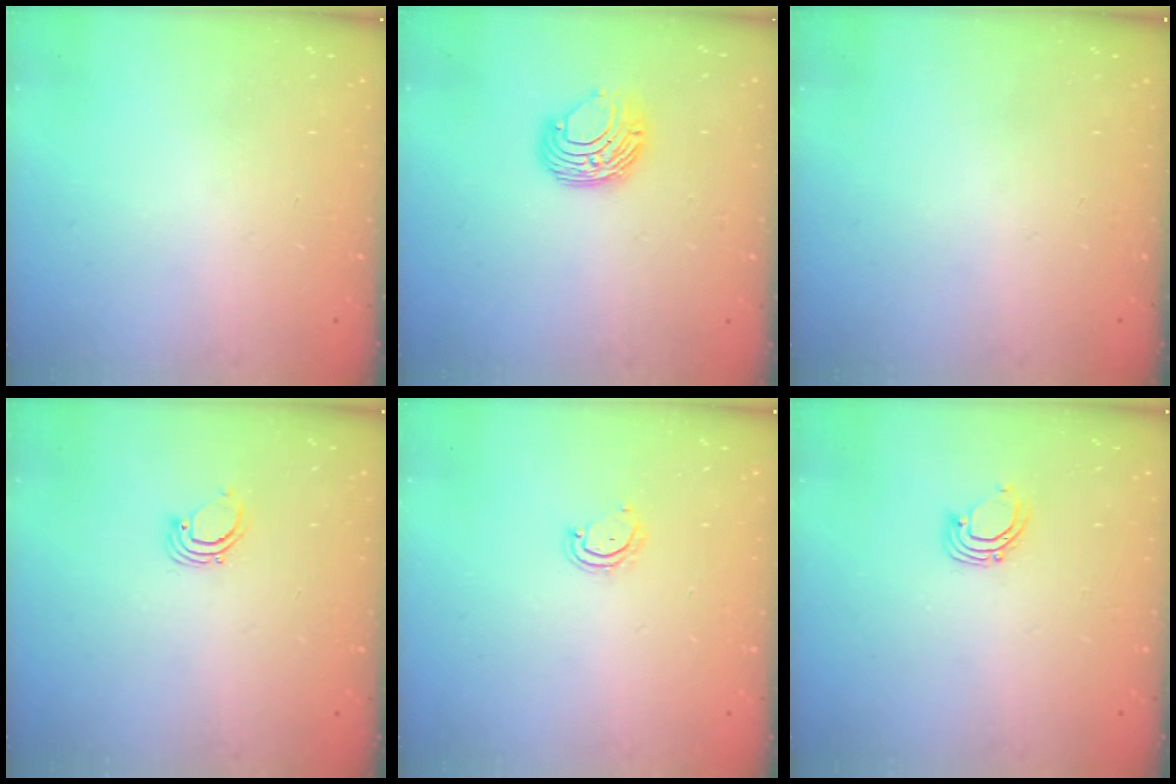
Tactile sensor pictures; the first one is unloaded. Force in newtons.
{"total": 8.7, "press": 8.6, "slide": 0.7}
{"total": 0.0}
{"total": 2.2, "press": 2.2, "slide": 0.2}
{"total": 4.0, "press": 4.0, "slide": 0.3}
{"total": 2.9, "press": 2.9, "slide": 0.3}